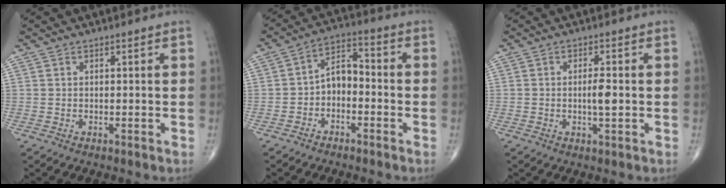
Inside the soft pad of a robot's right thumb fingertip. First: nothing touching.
{"total": 6.3, "force": [-2.0, 4.1, 4.4], "torque": [-0.061, 0.039, -0.049]}
{"total": 3.4, "force": [-0.3, 1.0, 3.2], "torque": [-0.059, -0.002, -0.007]}